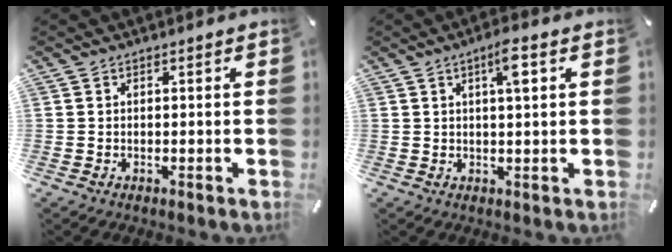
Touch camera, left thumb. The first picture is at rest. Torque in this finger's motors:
{"motor_torque": [0.08, 0.08, 0.64, -0.09, 0.05]}